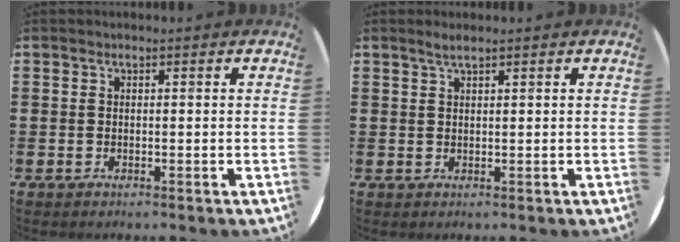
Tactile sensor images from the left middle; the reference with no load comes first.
{"total": 1.4, "force": [1.1, 0.0, 0.9], "torque": [-0.016, 0.003, 0.019]}